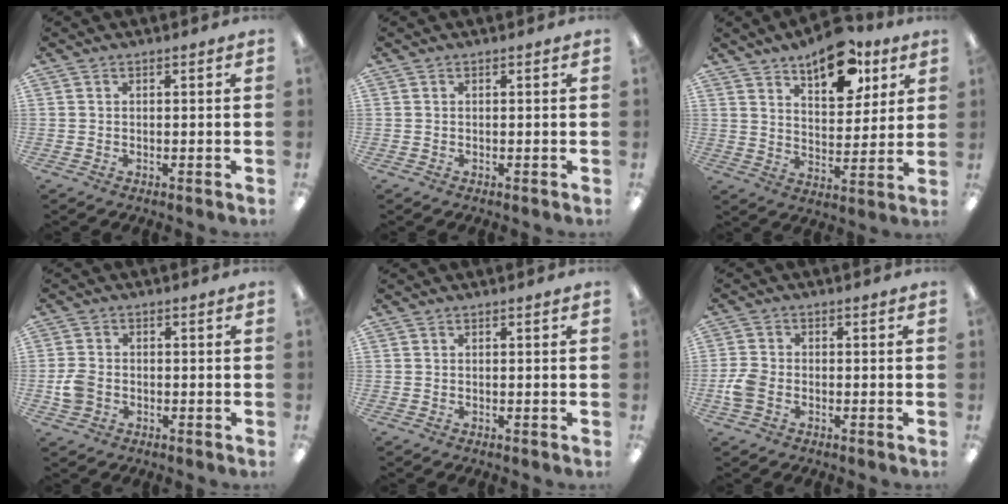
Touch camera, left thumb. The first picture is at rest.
{"total": 0.0}
{"total": 13.7, "force": [9.4, 6.7, 7.3], "torque": [-0.088, -0.049, 0.160]}
{"total": 4.7, "force": [-1.1, 3.7, 2.6], "torque": [-0.049, 0.008, -0.018]}
{"total": 0.0}
{"total": 4.7, "force": [-1.5, 3.3, 3.0], "torque": [-0.061, 0.008, -0.028]}